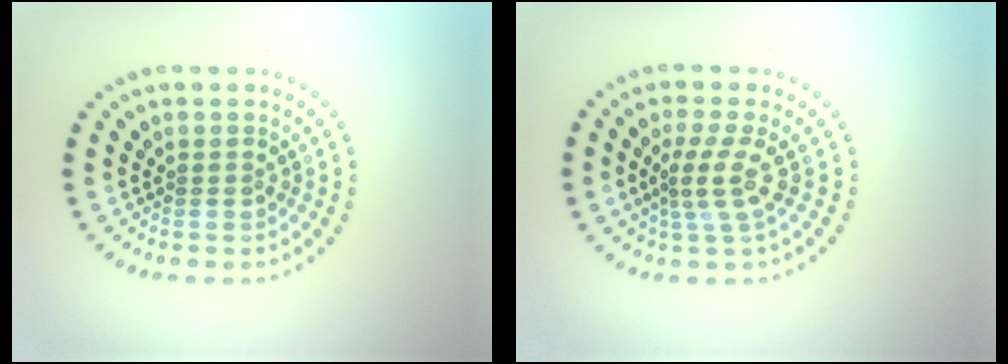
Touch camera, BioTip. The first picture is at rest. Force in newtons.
{"total": 2.9, "press": 2.0, "slide": 2.0}